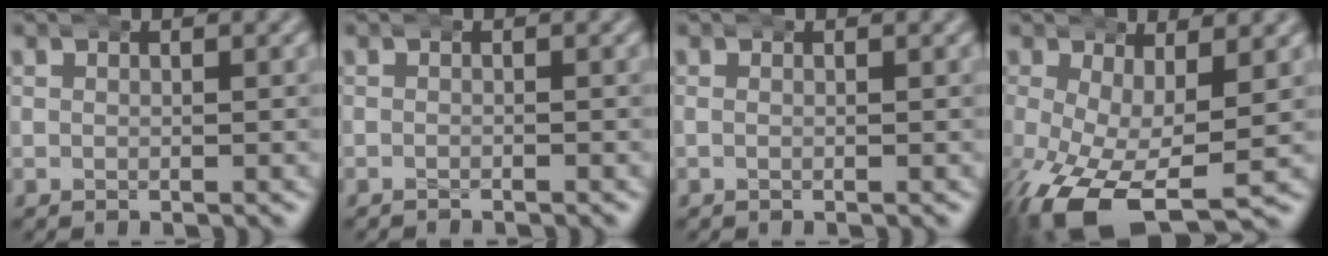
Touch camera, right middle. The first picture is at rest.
{"total": 1.0, "force": [-1.0, 0.1, 0.1], "torque": [-0.008, -0.004, -0.016]}
{"total": 0.0}
{"total": 8.6, "force": [-4.6, 4.2, 6.0], "torque": [-0.155, -0.061, -0.044]}